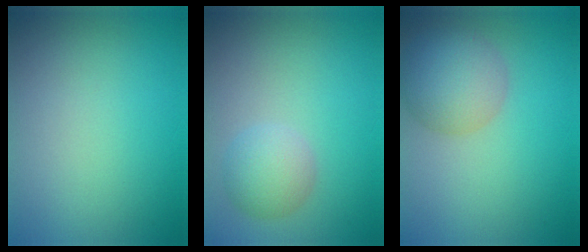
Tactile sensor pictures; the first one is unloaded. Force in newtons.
{"total": 2.8, "press": 2.8, "slide": 0.1}
{"total": 4.9, "press": 4.9, "slide": 0.1}